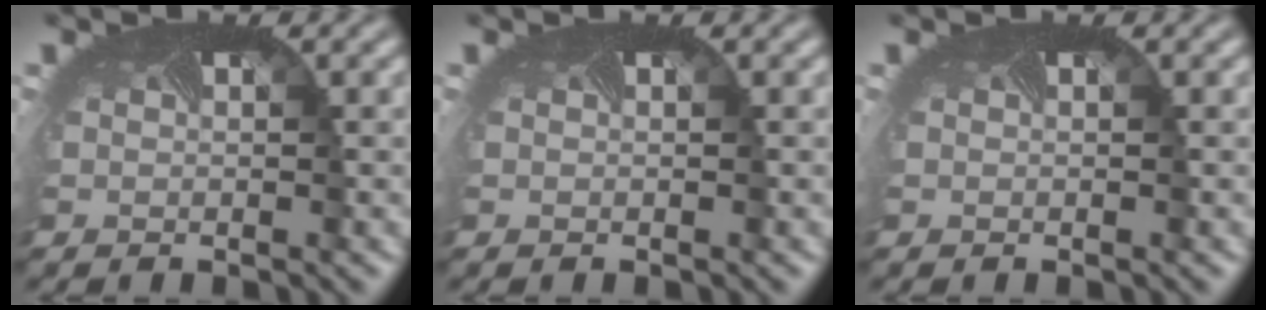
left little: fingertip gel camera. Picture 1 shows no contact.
{"total": 0.0}
{"total": 0.0}